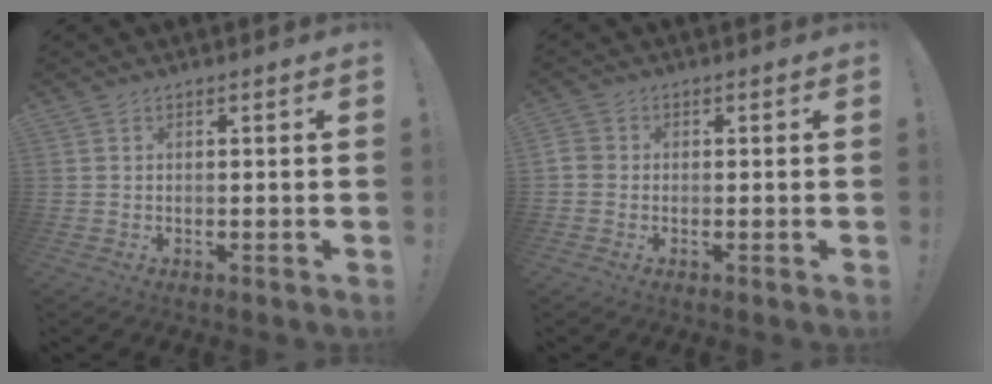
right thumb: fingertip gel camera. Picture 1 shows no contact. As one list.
[{"total": 2.5, "force": [-0.6, 2.1, 1.2], "torque": [-0.021, 0.009, -0.009]}]